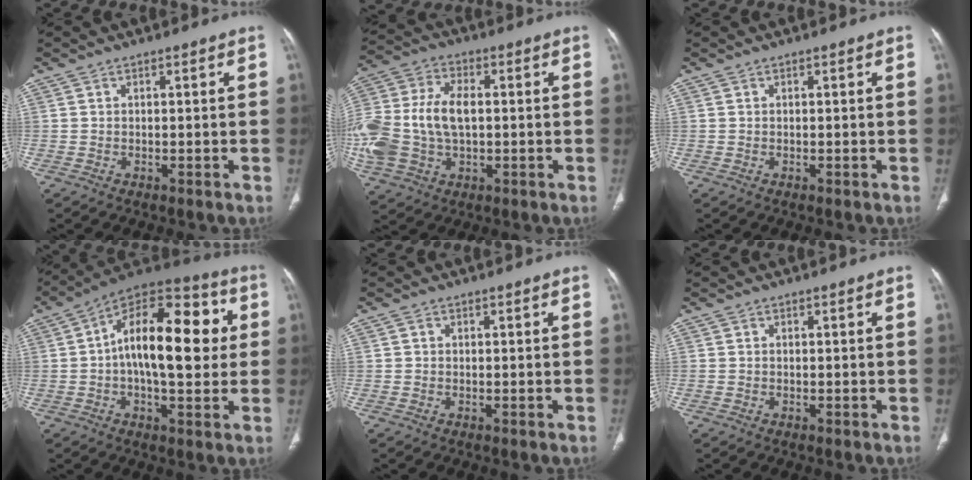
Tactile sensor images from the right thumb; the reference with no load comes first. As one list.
[{"total": 20.0, "force": [-0.8, 13.1, 15.1], "torque": [-0.364, 0.012, -0.005]}, {"total": 0.0}, {"total": 21.5, "force": [2.0, 10.4, 18.8], "torque": [-0.264, 0.034, 0.020]}, {"total": 0.5, "force": [0.0, 0.5, 0.2], "torque": [-0.001, 0.002, 0.000]}, {"total": 0.0}]